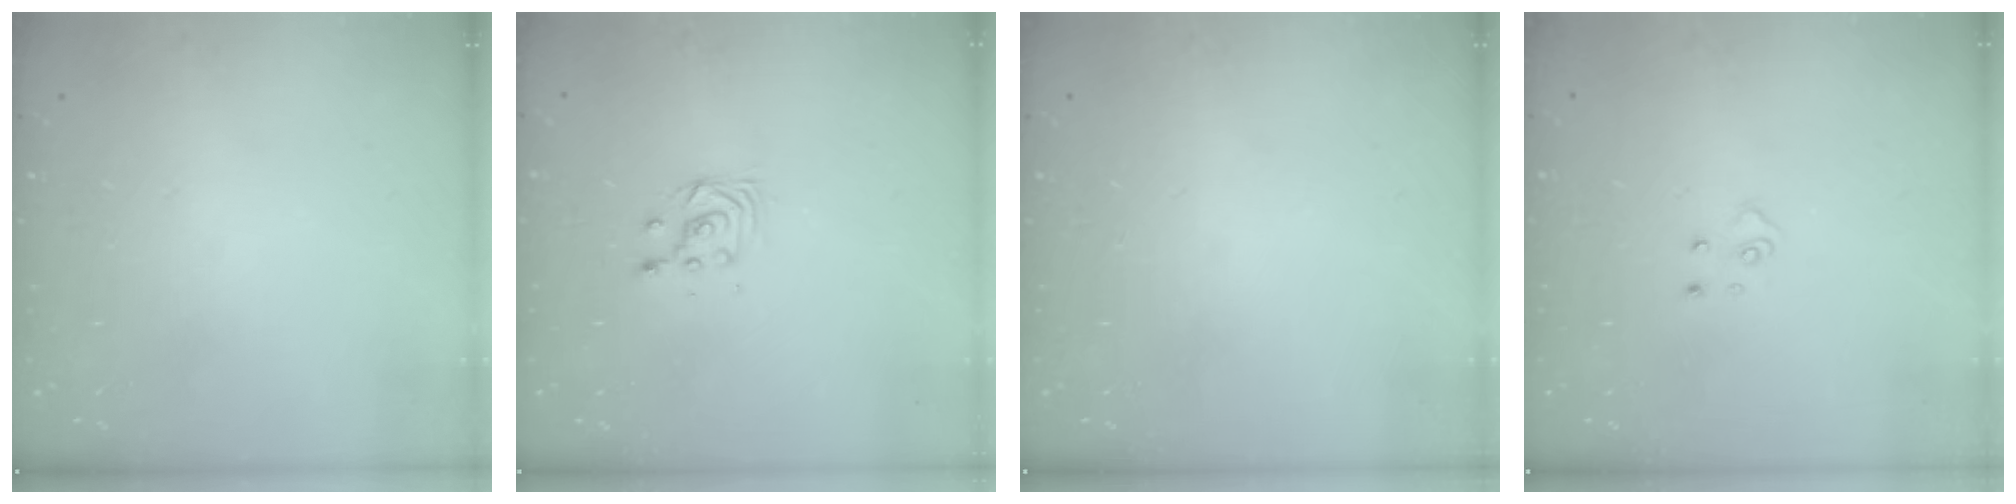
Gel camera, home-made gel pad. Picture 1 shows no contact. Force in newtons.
{"total": 3.7, "press": 3.7, "slide": 0.3}
{"total": 0.0}
{"total": 4.3, "press": 4.3, "slide": 0.4}